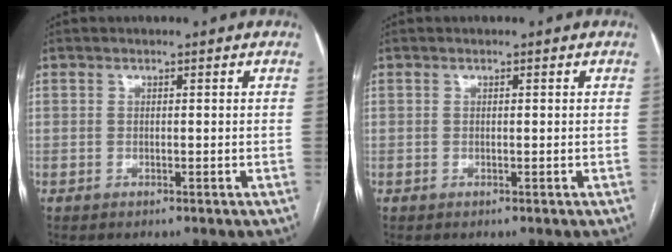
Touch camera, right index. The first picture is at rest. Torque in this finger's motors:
{"motor_torque": [0.00, 0.03, -0.01, 0.00]}